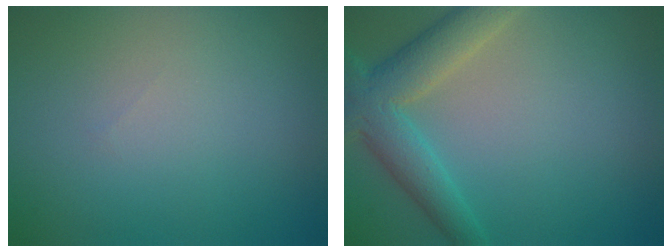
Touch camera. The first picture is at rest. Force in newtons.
{"total": 5.2, "press": 5.2, "slide": 0.3}